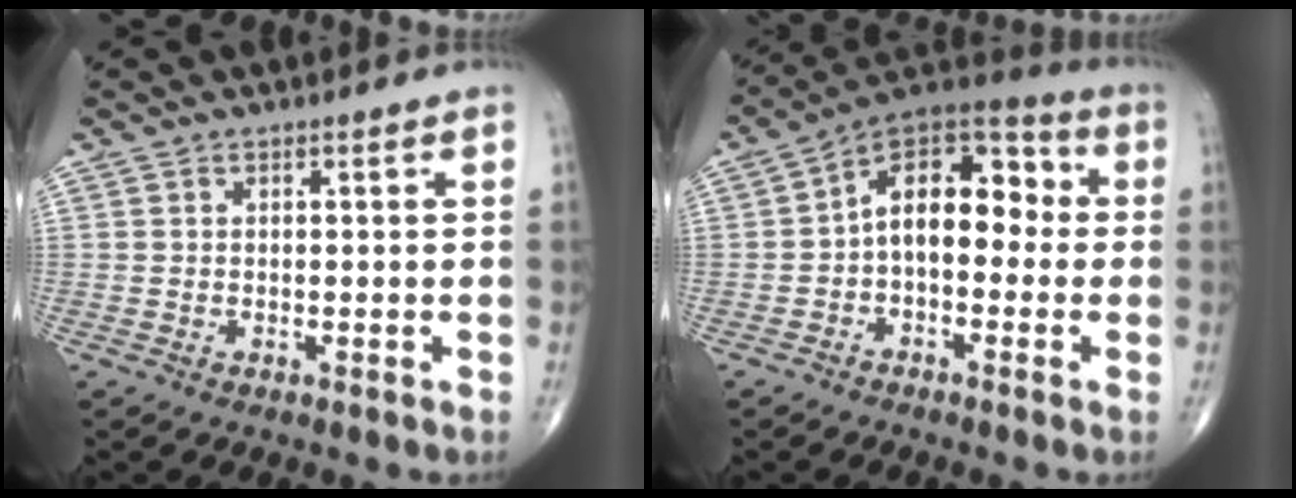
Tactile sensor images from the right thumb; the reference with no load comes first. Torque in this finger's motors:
{"motor_torque": [0.40, 0.51, 0.23, -0.02, 0.14]}